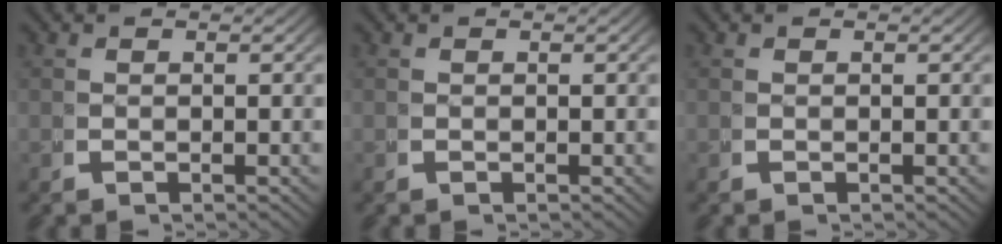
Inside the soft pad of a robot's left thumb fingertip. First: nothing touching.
{"total": 0.0}
{"total": 0.0}